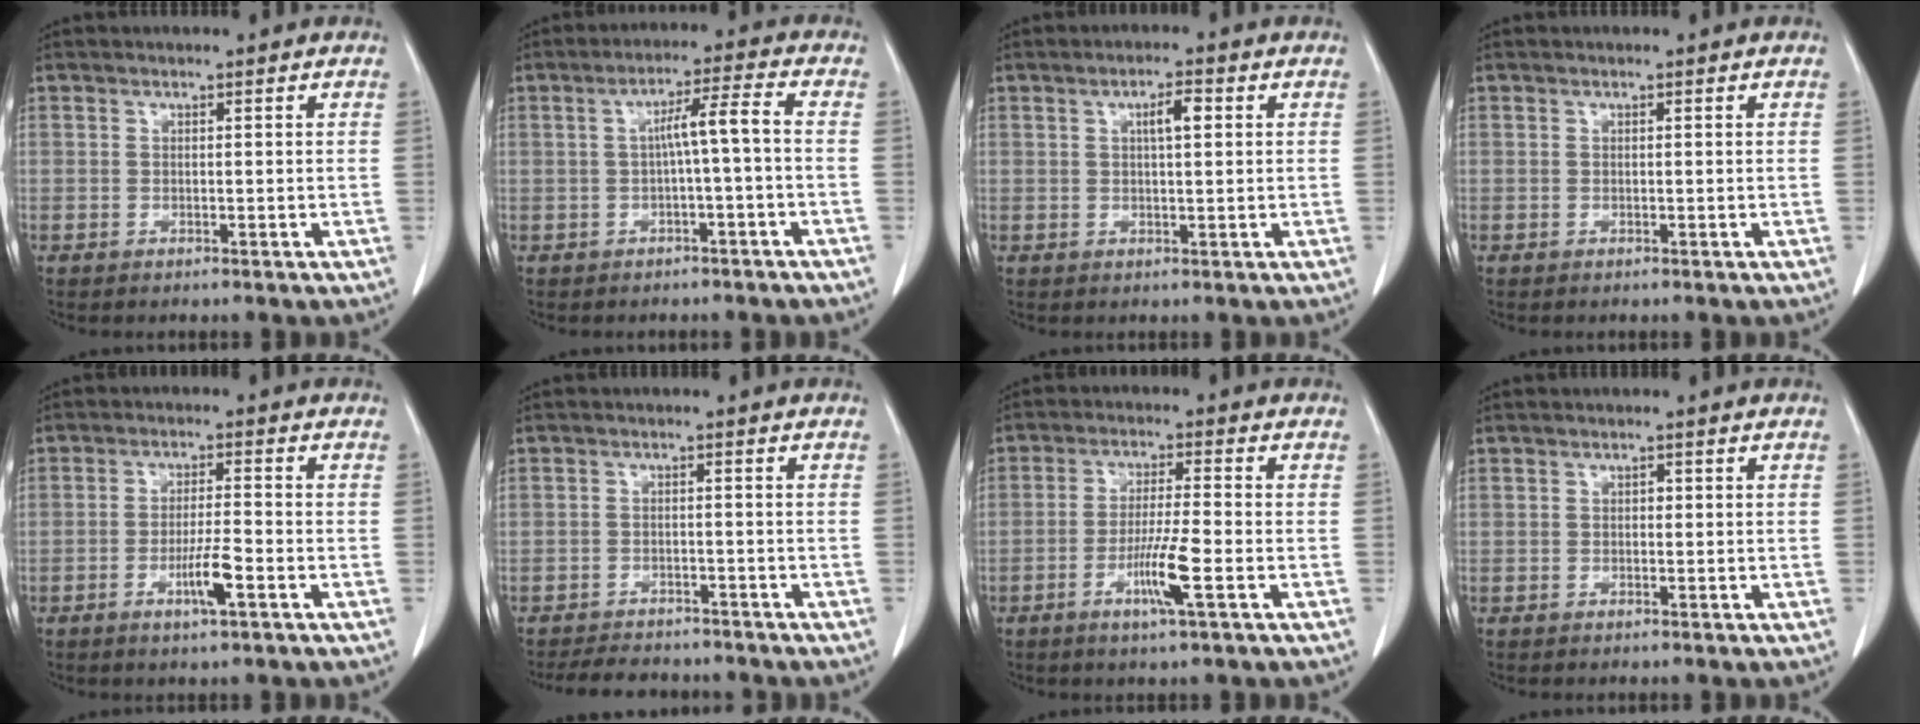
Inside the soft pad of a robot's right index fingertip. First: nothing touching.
{"total": 5.0, "force": [-0.6, -0.3, 5.0], "torque": [-0.081, 0.019, -0.009]}
{"total": 3.2, "force": [0.9, 0.5, 3.1], "torque": [-0.053, 0.004, 0.014]}
{"total": 0.0}
{"total": 5.0, "force": [-2.2, 0.2, 4.5], "torque": [-0.084, -0.006, -0.041]}
{"total": 6.9, "force": [-6.1, 2.1, 2.3], "torque": [-0.032, -0.006, -0.085]}
{"total": 6.7, "force": [-2.6, -0.3, 6.2], "torque": [-0.119, -0.011, -0.050]}
{"total": 0.6, "force": [0.0, 0.4, 0.4], "torque": [-0.004, 0.002, -0.002]}